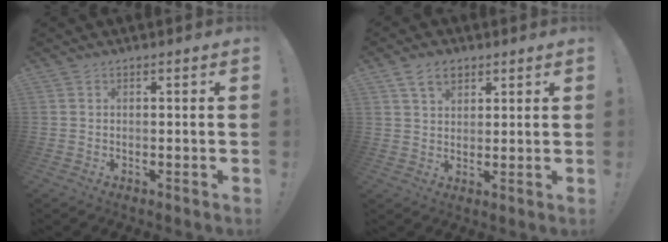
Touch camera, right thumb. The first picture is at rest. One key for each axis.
{"total": 6.8, "fx": 3.9, "fy": 4.4, "fz": 3.4, "tx": -0.046, "ty": -0.011, "tz": 0.073}